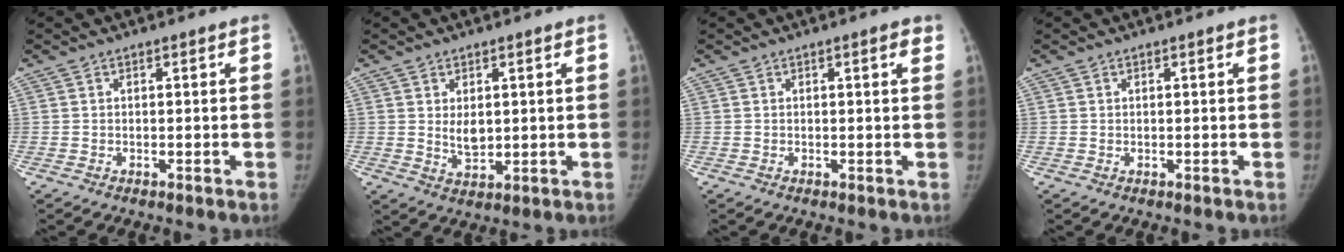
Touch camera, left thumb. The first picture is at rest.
{"total": 4.0, "force": [0.9, 2.5, 3.0], "torque": [-0.036, -0.014, 0.023]}
{"total": 1.7, "force": [0.9, 0.3, 1.5], "torque": [-0.018, -0.001, 0.010]}
{"total": 0.0}